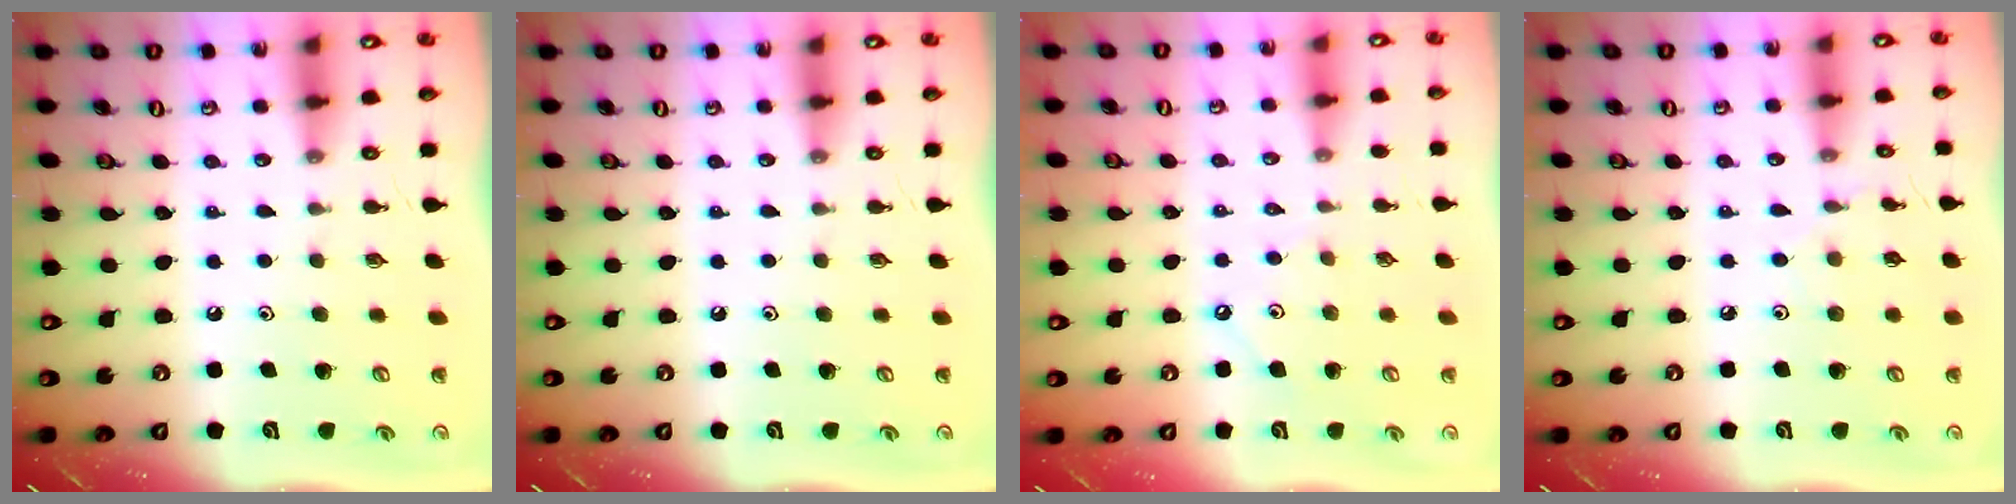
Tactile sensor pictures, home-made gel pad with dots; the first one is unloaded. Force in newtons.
{"total": 0.0}
{"total": 3.0, "press": 3.0, "slide": 0.4}
{"total": 2.7, "press": 2.7, "slide": 0.4}